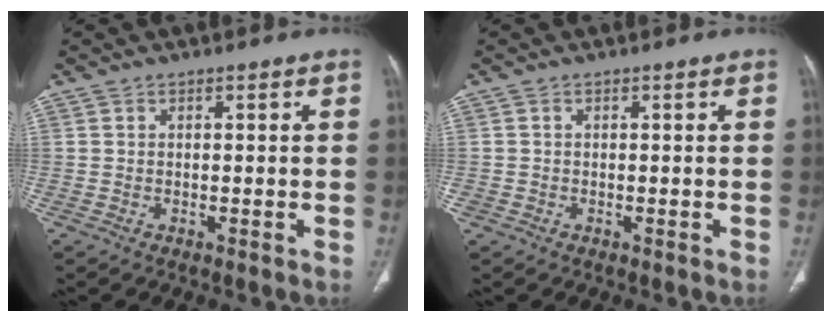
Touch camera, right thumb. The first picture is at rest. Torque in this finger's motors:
{"motor_torque": [0.16, 0.10, 0.40, -0.18, -0.02]}